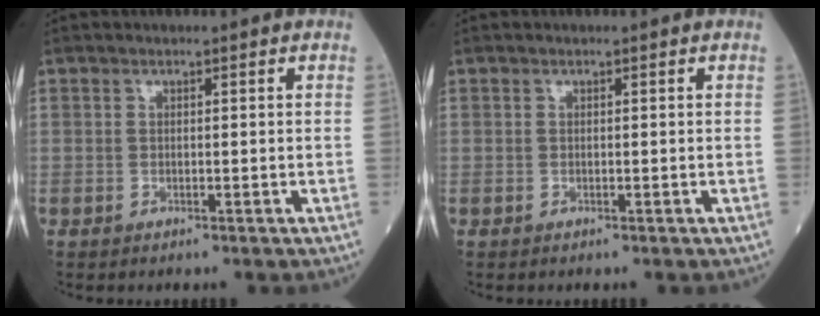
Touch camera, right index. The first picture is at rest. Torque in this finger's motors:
{"motor_torque": [0.00, 0.00, 0.00, -0.01]}